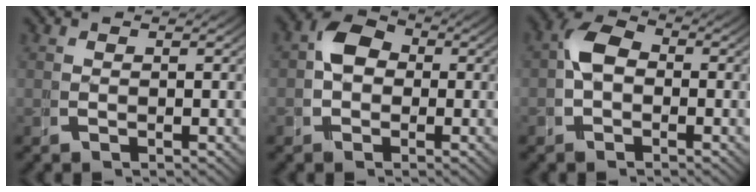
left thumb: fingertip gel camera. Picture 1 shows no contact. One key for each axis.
{"total": 5.8, "fx": 0.6, "fy": 4.6, "fz": 3.4, "tx": -0.053, "ty": 0.007, "tz": 0.000}
{"total": 4.4, "fx": -0.1, "fy": 3.3, "fz": 2.9, "tx": -0.047, "ty": 0.003, "tz": -0.011}